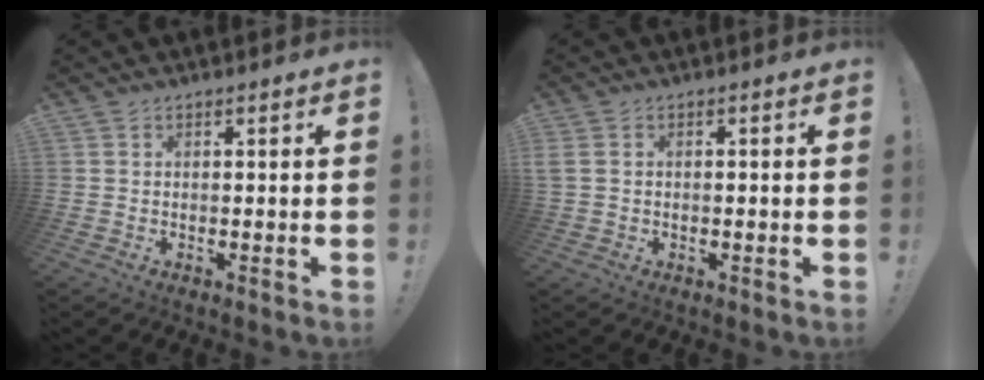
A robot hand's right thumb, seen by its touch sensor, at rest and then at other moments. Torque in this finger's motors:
{"motor_torque": [0.92, 0.80, 0.76, 0.15, 0.19]}